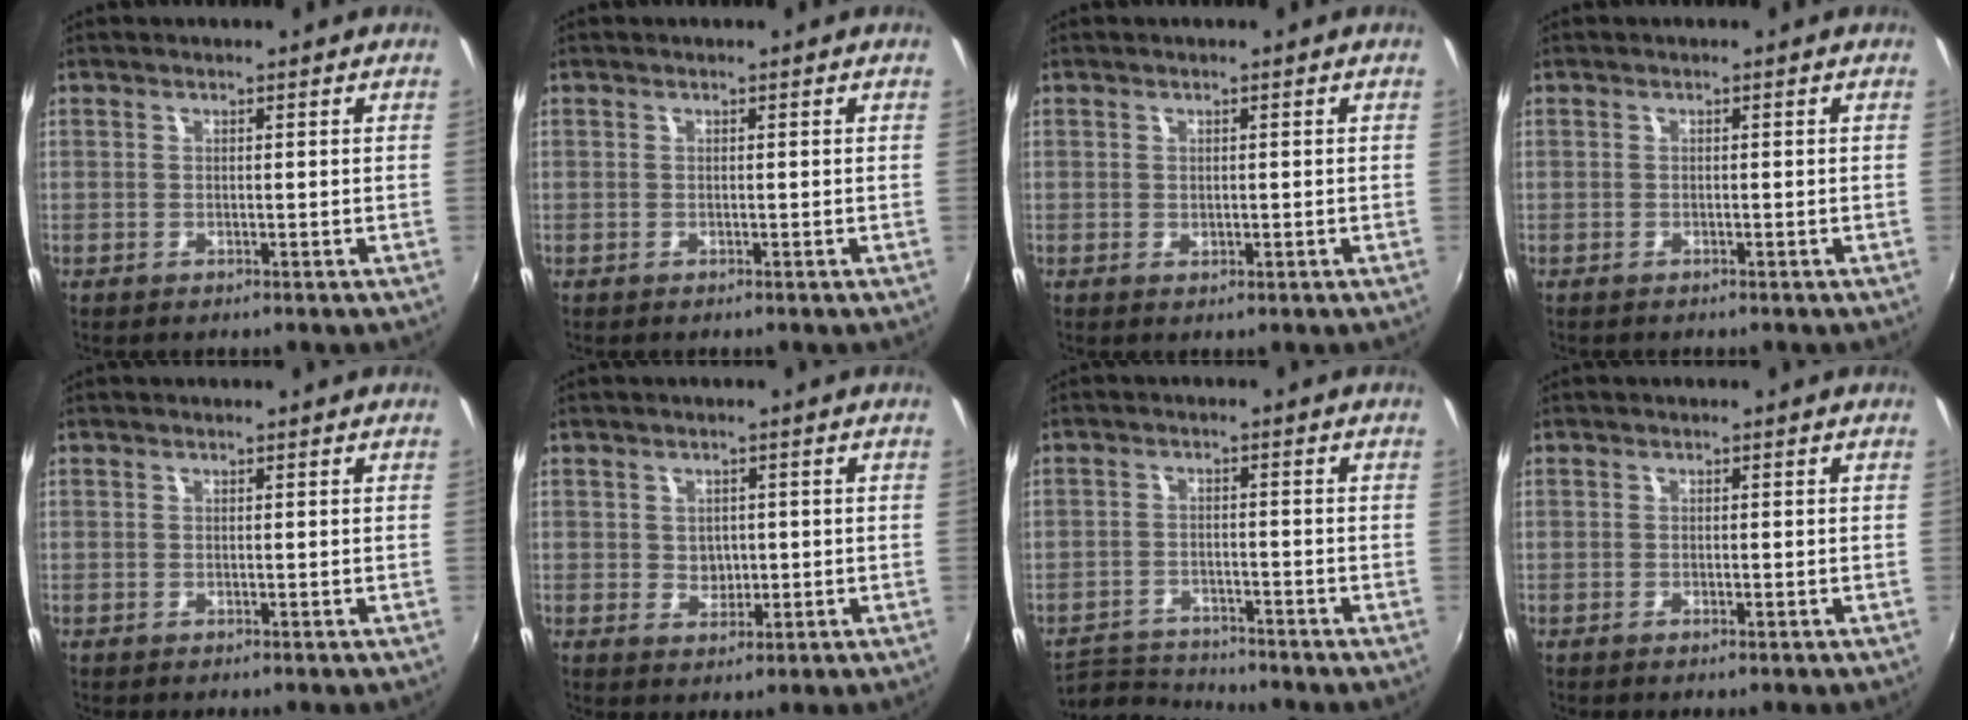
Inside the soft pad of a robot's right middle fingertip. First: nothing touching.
{"total": 0.0}
{"total": 0.5, "force": [0.0, 0.5, 0.3], "torque": [-0.002, -0.001, 0.000]}
{"total": 0.6, "force": [-0.5, 0.2, 0.1], "torque": [-0.002, -0.002, -0.010]}
{"total": 0.0}
{"total": 3.1, "force": [0.0, 2.8, 1.4], "torque": [-0.021, 0.001, 0.001]}
{"total": 6.9, "force": [-6.7, 1.4, 0.3], "torque": [-0.027, 0.010, -0.121]}
{"total": 0.7, "force": [-0.5, 0.2, 0.5], "torque": [-0.008, -0.001, -0.008]}